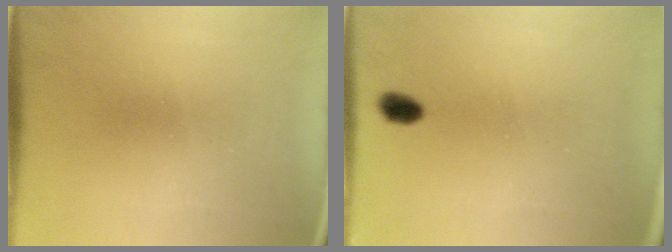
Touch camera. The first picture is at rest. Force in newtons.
{"total": 2.7}